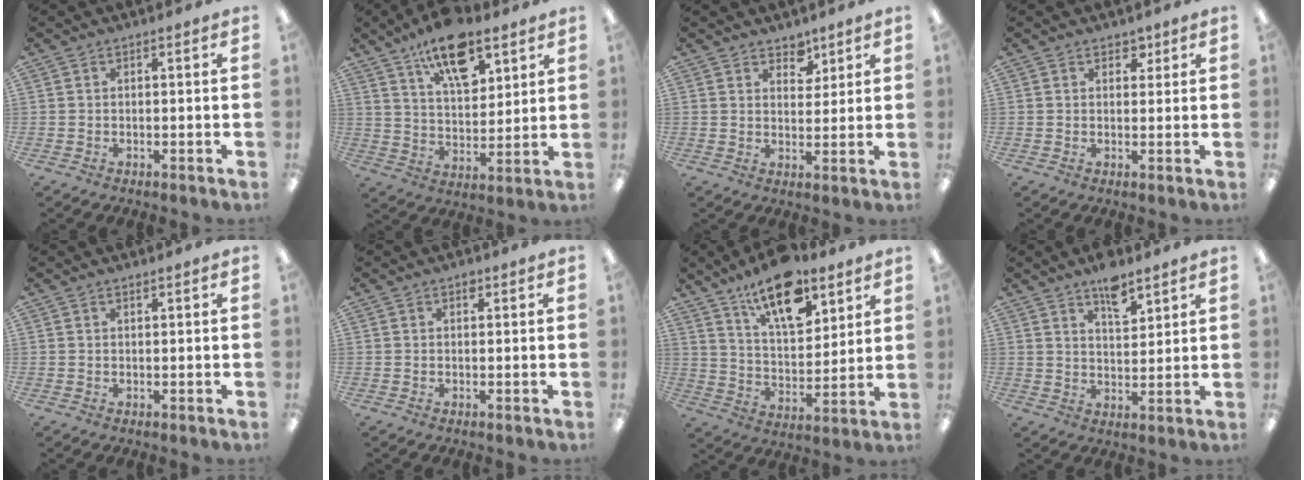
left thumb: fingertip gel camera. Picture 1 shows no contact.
{"total": 15.4, "force": [10.1, 7.1, 9.2], "torque": [-0.145, -0.045, 0.175]}
{"total": 5.0, "force": [4.0, 2.8, 1.0], "torque": [0.000, -0.024, 0.069]}
{"total": 2.6, "force": [1.7, 1.7, 1.0], "torque": [-0.005, -0.004, 0.028]}
{"total": 0.7, "force": [0.7, 0.1, 0.2], "torque": [-0.005, 0.001, 0.012]}
{"total": 1.2, "force": [0.7, 0.7, 0.7], "torque": [-0.006, -0.002, 0.012]}
{"total": 16.9, "force": [11.5, 7.4, 9.9], "torque": [-0.153, -0.059, 0.196]}
{"total": 7.7, "force": [5.7, 3.2, 4.1], "torque": [-0.055, -0.031, 0.096]}